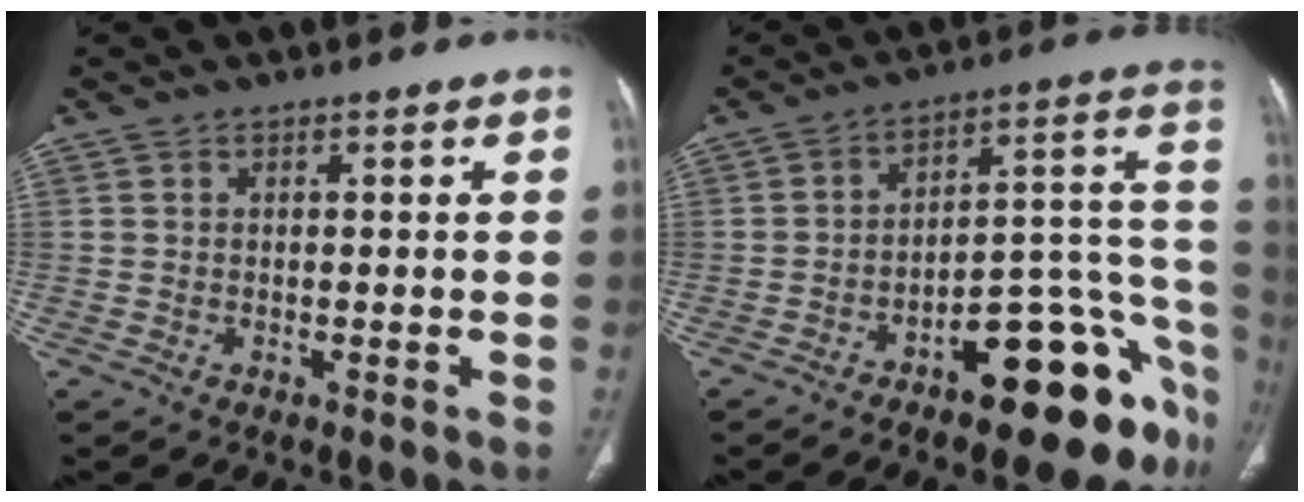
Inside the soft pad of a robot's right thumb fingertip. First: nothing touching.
{"total": 20.4, "force": [-10.8, 7.3, 15.7], "torque": [-0.120, 0.098, -0.148]}